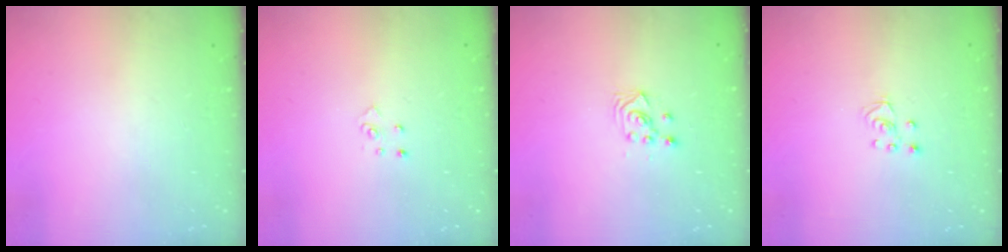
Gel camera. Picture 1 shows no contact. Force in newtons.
{"total": 2.6, "press": 2.6, "slide": 0.3}
{"total": 2.6, "press": 2.6, "slide": 0.3}
{"total": 2.5, "press": 2.5, "slide": 0.2}